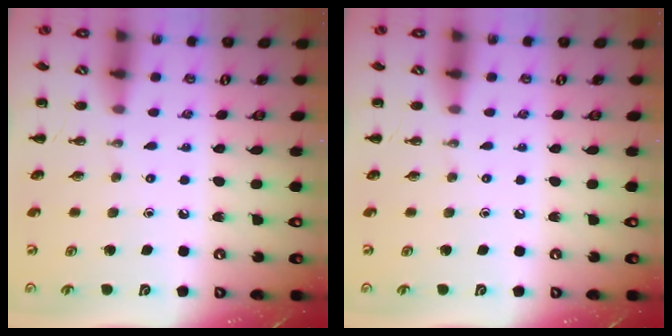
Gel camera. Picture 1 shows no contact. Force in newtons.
{"total": 0.0}